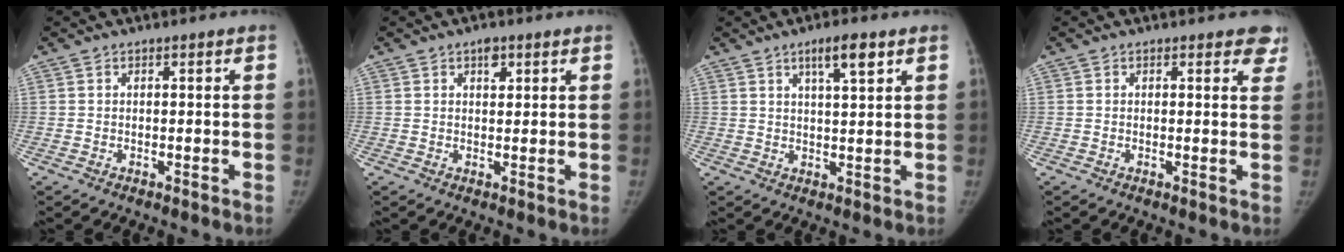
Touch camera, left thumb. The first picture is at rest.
{"total": 2.4, "force": [1.4, 1.3, 1.4], "torque": [-0.007, -0.004, 0.021]}
{"total": 5.5, "force": [3.1, 1.3, 4.3], "torque": [-0.062, -0.013, 0.052]}
{"total": 4.3, "force": [3.3, 1.9, 1.9], "torque": [0.014, -0.012, 0.025]}